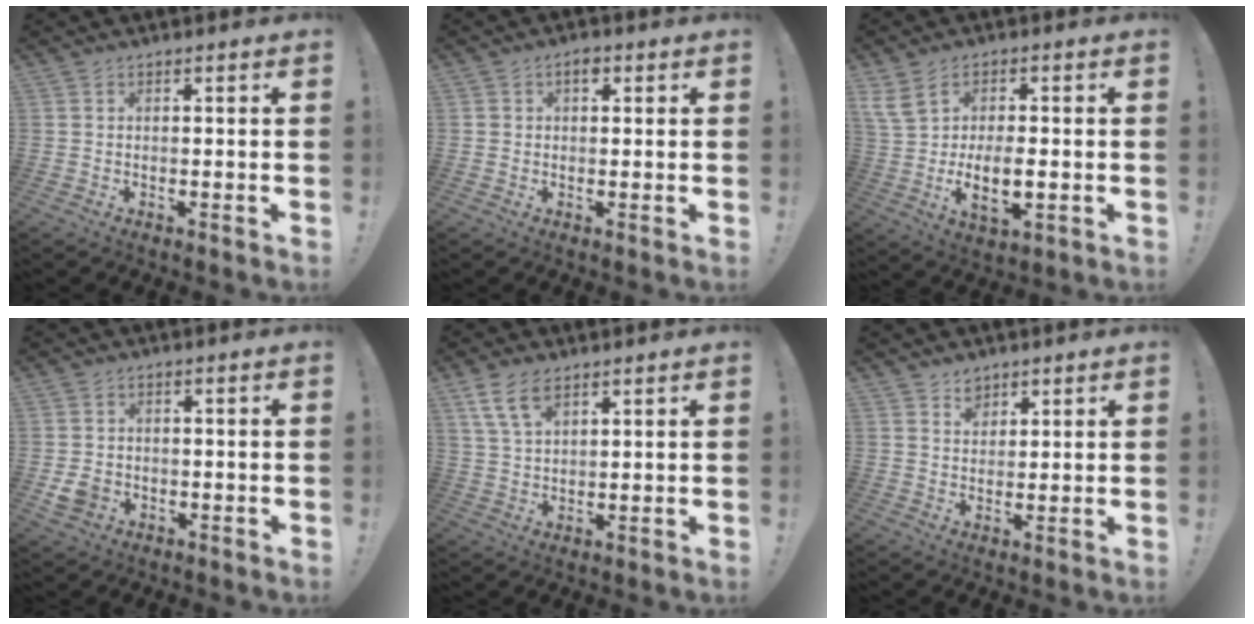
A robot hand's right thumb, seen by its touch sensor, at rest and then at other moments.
{"total": 2.8, "force": [1.2, 2.0, 1.5], "torque": [-0.017, 0.001, 0.019]}
{"total": 10.6, "force": [0.1, 5.5, 9.0], "torque": [-0.165, -0.013, 0.001]}
{"total": 4.8, "force": [-1.5, 3.9, 2.3], "torque": [-0.054, 0.005, -0.025]}
{"total": 7.7, "force": [4.8, 3.8, 4.7], "torque": [-0.086, -0.013, 0.093]}
{"total": 4.3, "force": [3.0, 2.9, 0.8], "torque": [-0.004, -0.016, 0.053]}